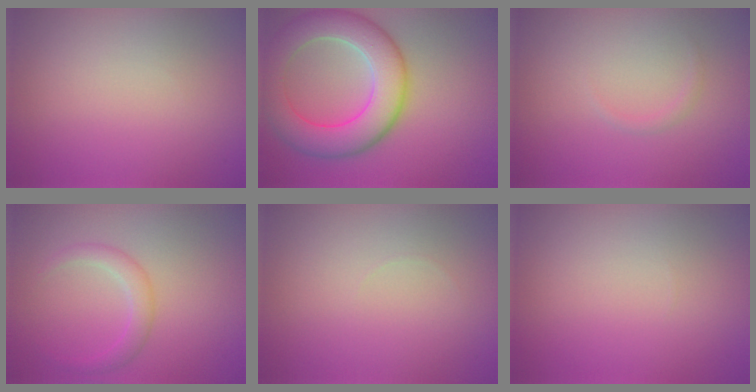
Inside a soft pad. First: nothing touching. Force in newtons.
{"total": 8.3, "press": 8.3, "slide": 0.5}
{"total": 0.6, "press": 0.6, "slide": 0.0}
{"total": 2.0, "press": 2.0, "slide": 0.1}
{"total": 0.0}
{"total": 0.0}